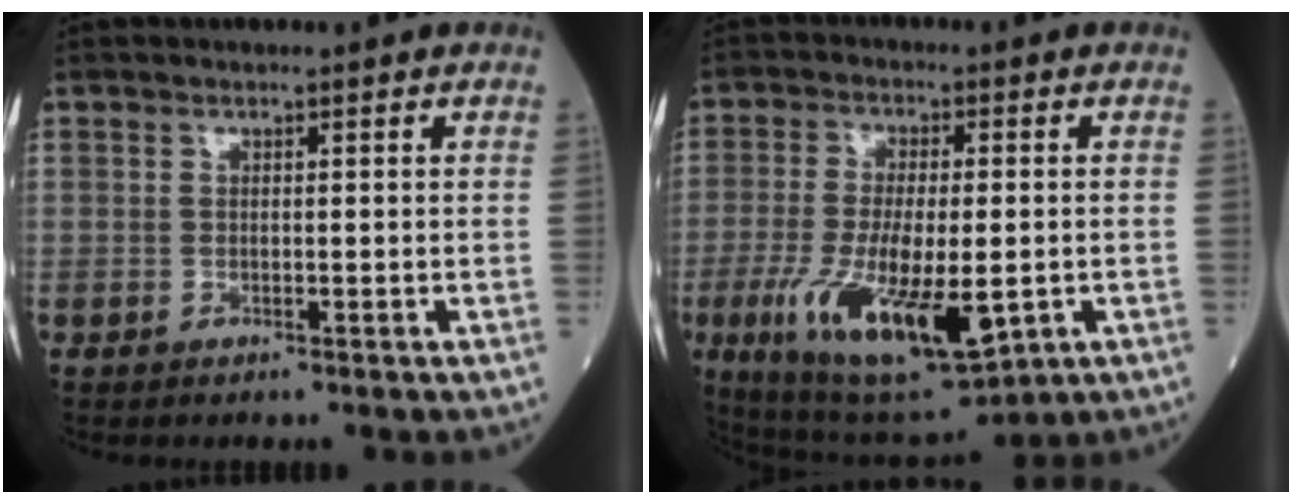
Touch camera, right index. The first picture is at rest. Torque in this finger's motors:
{"motor_torque": [1.67, -0.47, 1.06, 0.21]}